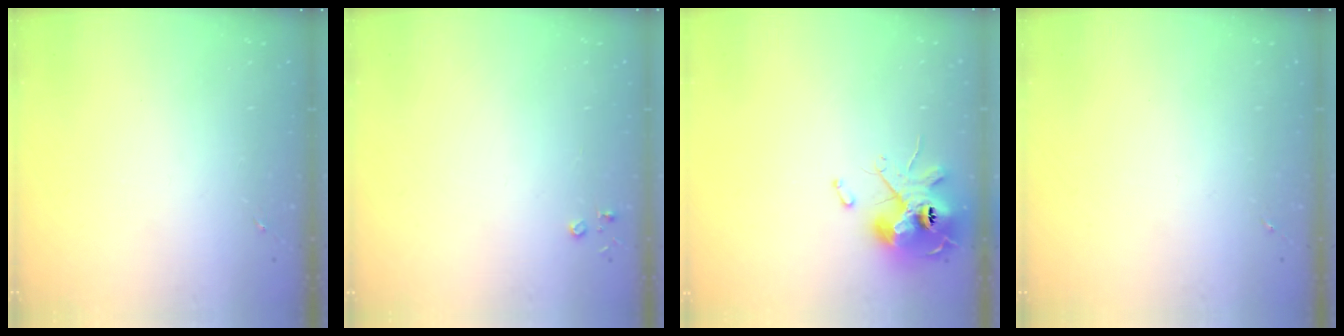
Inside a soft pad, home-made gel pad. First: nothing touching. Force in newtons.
{"total": 2.8, "press": 2.8, "slide": 0.3}
{"total": 11.9, "press": 11.7, "slide": 1.7}
{"total": 0.0}